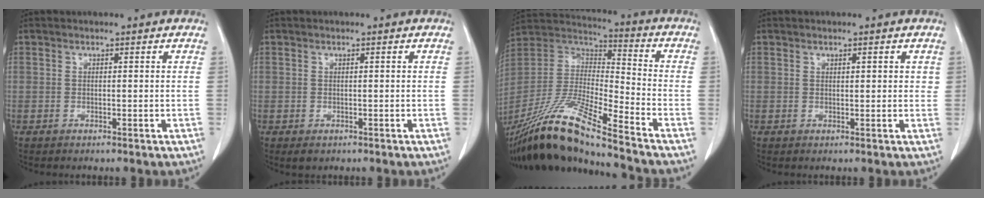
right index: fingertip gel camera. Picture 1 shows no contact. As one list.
[{"total": 1.2, "force": [-0.5, 0.9, 0.7], "torque": [-0.008, 0.001, 0.000]}, {"total": 19.5, "force": [-15.8, 0.0, 11.5], "torque": [-0.257, -0.024, -0.303]}, {"total": 1.5, "force": [0.7, 0.6, 1.2], "torque": [-0.013, 0.001, 0.008]}]